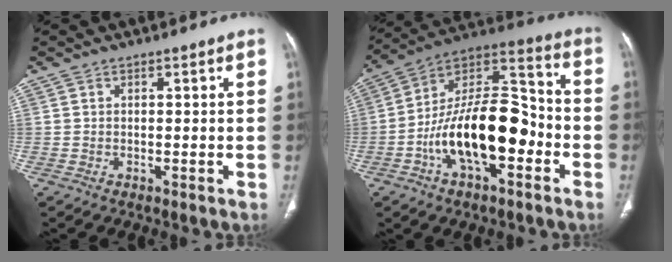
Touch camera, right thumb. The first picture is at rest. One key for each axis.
{"total": 21.3, "fx": -5.8, "fy": 10.2, "fz": 17.7, "tx": -0.281, "ty": 0.060, "tz": -0.099}